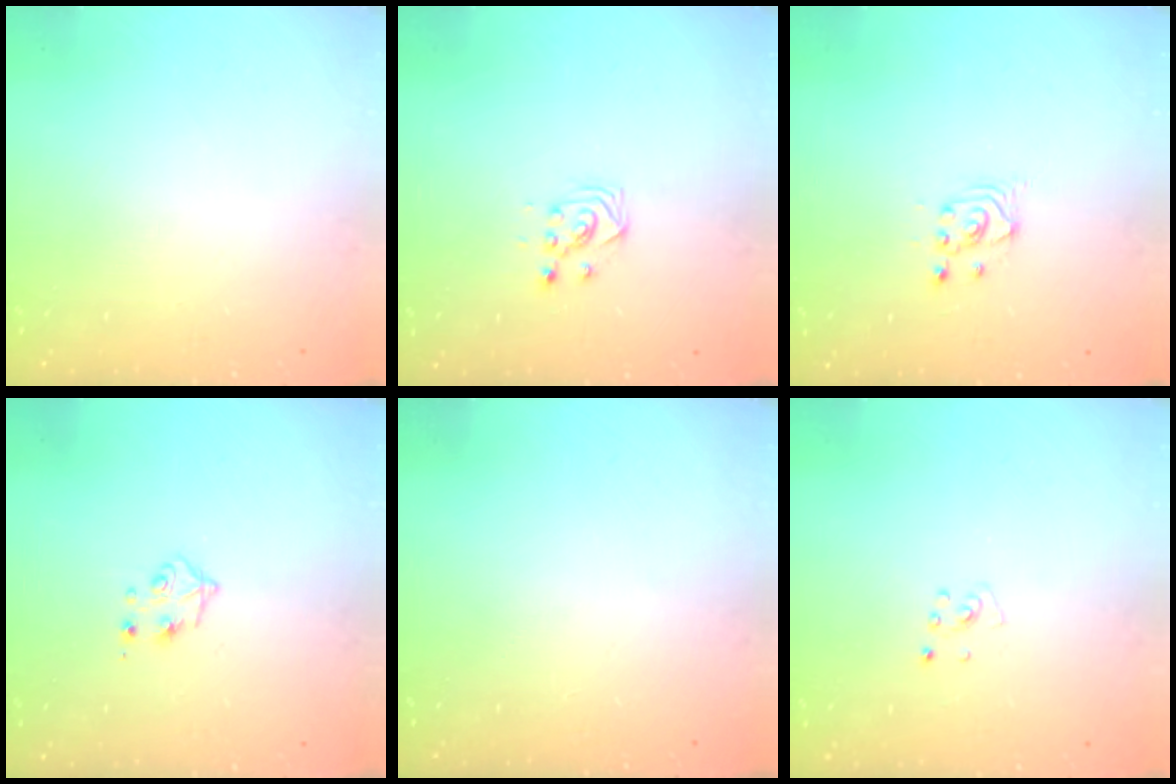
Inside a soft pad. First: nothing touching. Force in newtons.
{"total": 2.7, "press": 2.7, "slide": 0.3}
{"total": 2.7, "press": 2.7, "slide": 0.2}
{"total": 4.9, "press": 4.8, "slide": 0.7}
{"total": 0.0}
{"total": 3.7, "press": 3.7, "slide": 0.4}